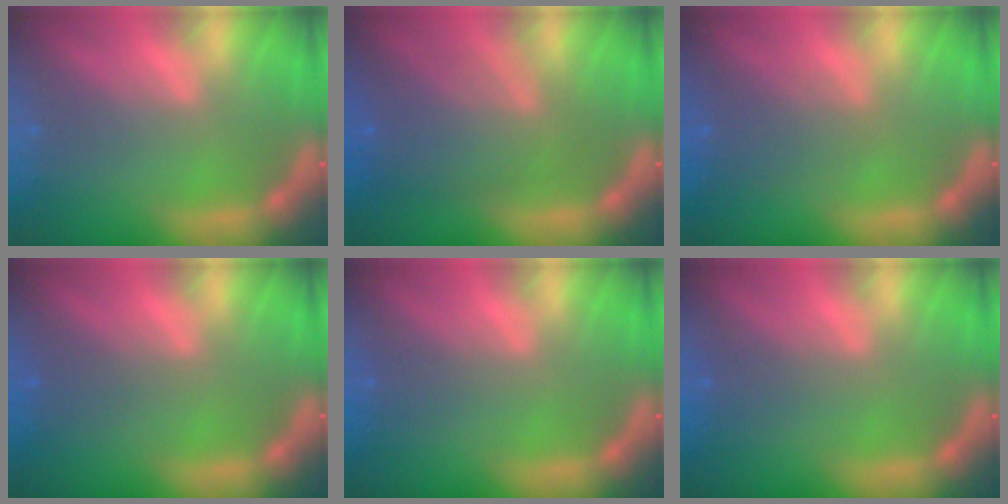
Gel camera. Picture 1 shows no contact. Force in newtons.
{"total": 7.0}
{"total": 3.0}
{"total": 1.5}
{"total": 1.0}
{"total": 1.0}